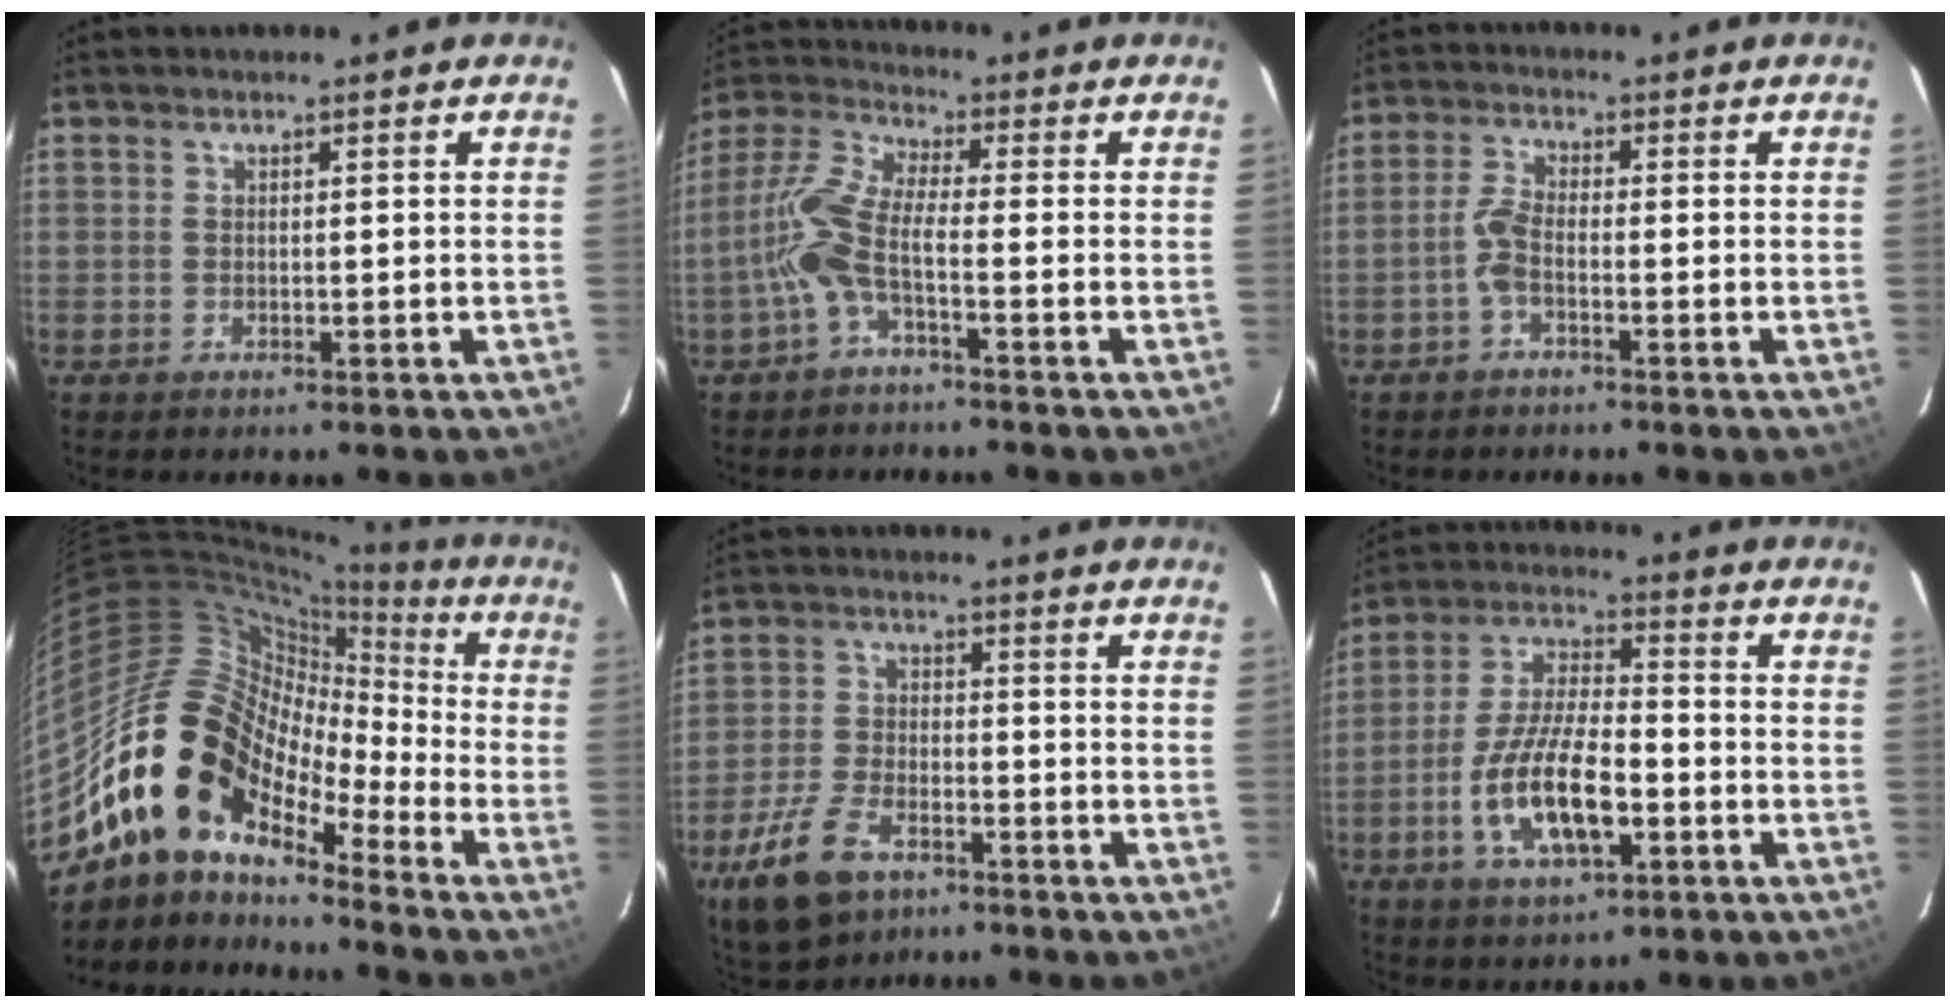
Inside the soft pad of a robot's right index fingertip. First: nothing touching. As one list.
[{"total": 7.7, "force": [-2.8, 1.2, 7.1], "torque": [-0.173, 0.010, -0.059]}, {"total": 3.1, "force": [-1.6, 0.8, 2.5], "torque": [-0.064, 0.007, -0.036]}, {"total": 16.9, "force": [-10.3, 9.7, 9.3], "torque": [-0.161, 0.005, -0.206]}, {"total": 12.1, "force": [-7.3, 6.3, 7.2], "torque": [-0.178, -0.013, -0.138]}, {"total": 14.2, "force": [-4.9, 5.4, 12.1], "torque": [-0.250, -0.007, -0.085]}]